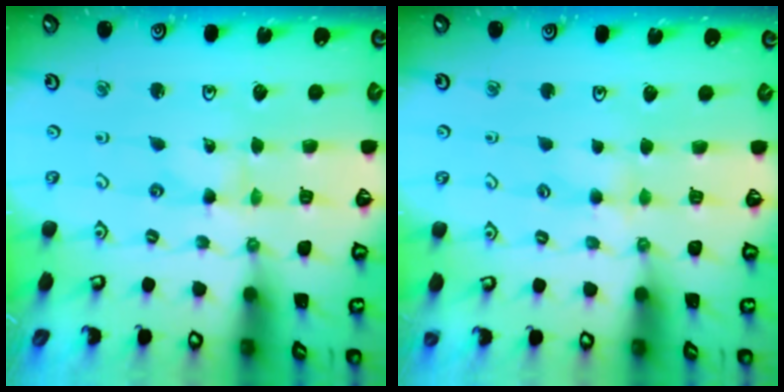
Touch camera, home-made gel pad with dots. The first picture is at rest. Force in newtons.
{"total": 2.7, "press": 2.6, "slide": 0.5}